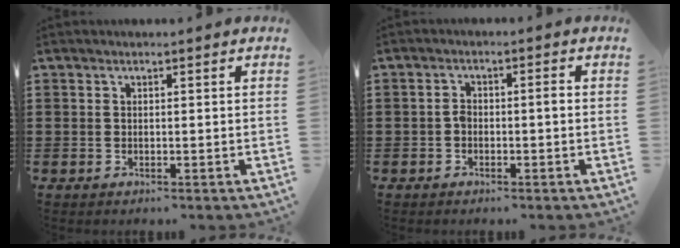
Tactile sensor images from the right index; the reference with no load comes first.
{"total": 2.0, "force": [-0.5, 0.9, 1.7], "torque": [-0.034, 0.004, -0.012]}